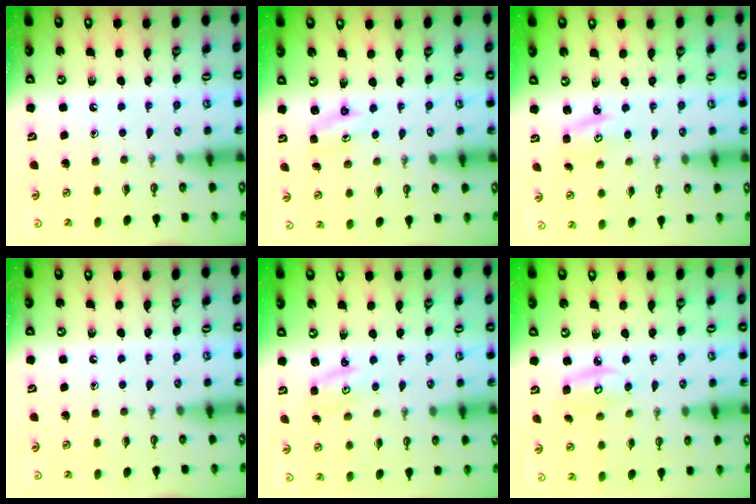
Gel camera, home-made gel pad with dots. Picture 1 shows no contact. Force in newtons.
{"total": 2.3, "press": 2.3, "slide": 0.2}
{"total": 1.5, "press": 1.5, "slide": 0.1}
{"total": 0.0}
{"total": 1.8, "press": 1.8, "slide": 0.3}
{"total": 5.2, "press": 5.2, "slide": 0.2}